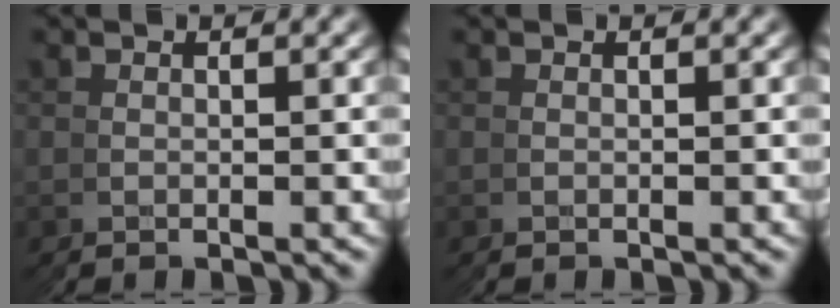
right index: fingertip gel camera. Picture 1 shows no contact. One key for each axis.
{"total": 0.0}